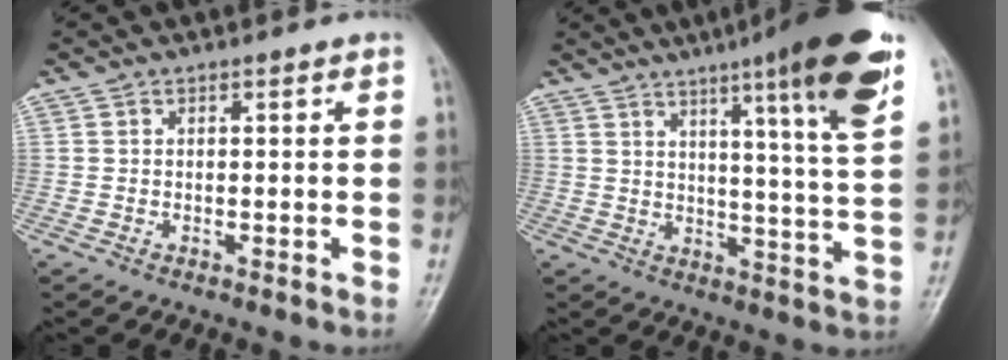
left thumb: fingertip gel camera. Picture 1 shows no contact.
{"total": 18.1, "force": [10.2, 1.3, 14.9], "torque": [-0.195, -0.047, 0.133]}